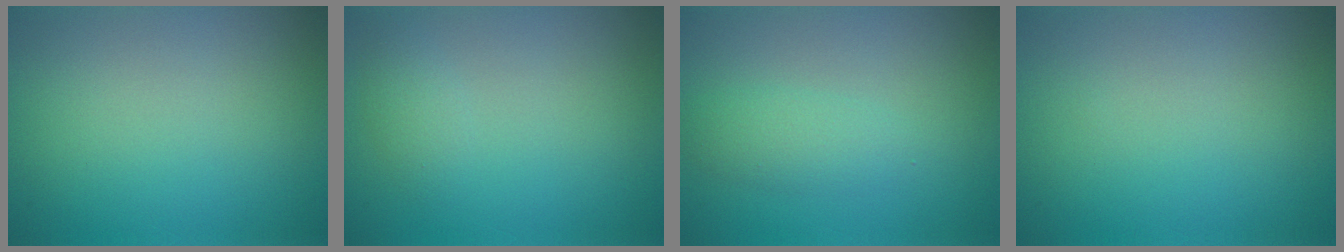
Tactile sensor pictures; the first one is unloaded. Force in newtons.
{"total": 1.1, "press": 1.1, "slide": 0.1}
{"total": 2.0, "press": 2.0, "slide": 0.1}
{"total": 0.0}